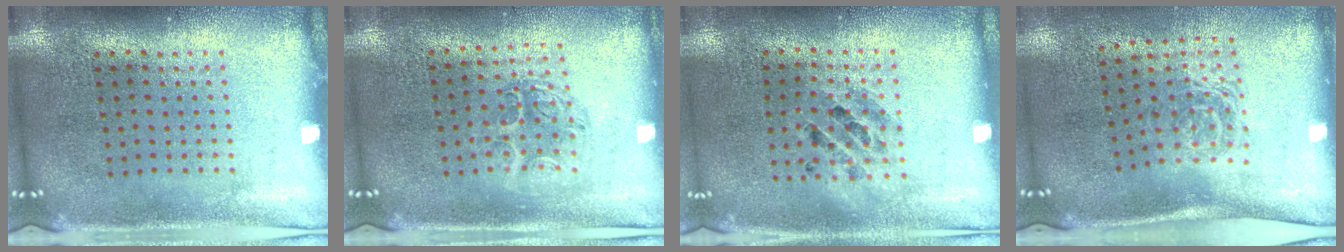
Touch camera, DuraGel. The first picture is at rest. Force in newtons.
{"total": 1.2, "press": 1.1, "slide": 0.4}
{"total": 0.9, "press": 0.9, "slide": 0.2}
{"total": 1.6, "press": 1.1, "slide": 1.1}